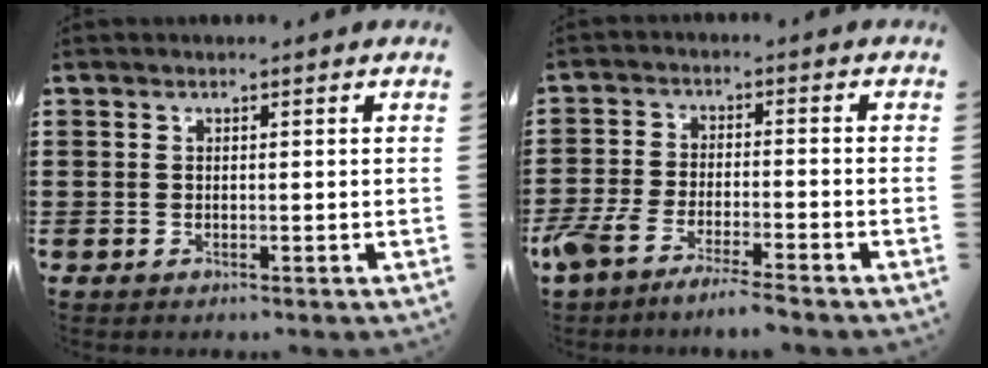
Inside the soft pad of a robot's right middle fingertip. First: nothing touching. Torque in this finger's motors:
{"motor_torque": [1.35, -0.78, 0.38, 0.19]}